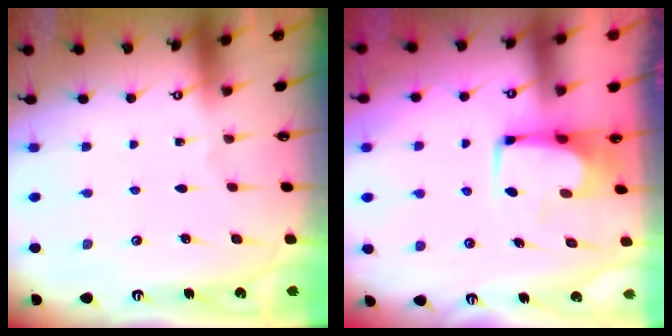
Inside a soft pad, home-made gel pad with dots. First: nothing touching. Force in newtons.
{"total": 2.4, "press": 2.3, "slide": 0.5}